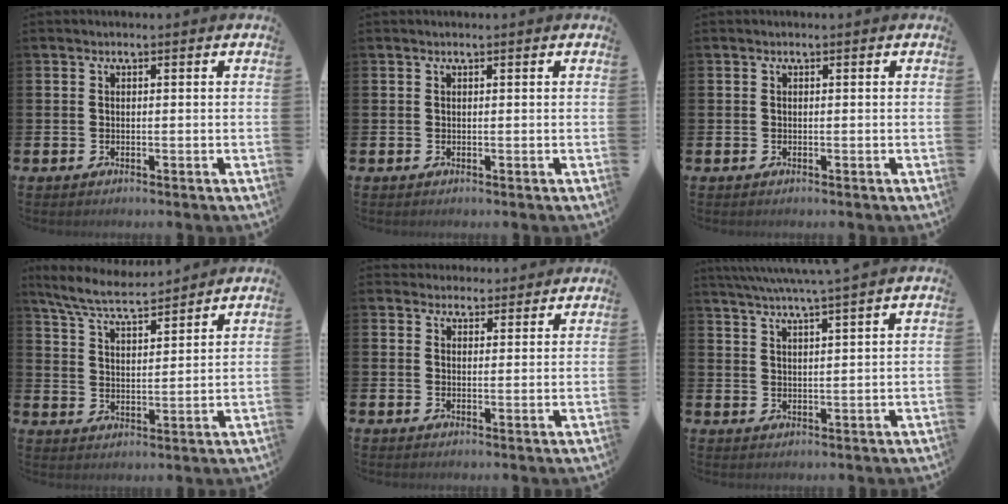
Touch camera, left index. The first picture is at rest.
{"total": 0.0}
{"total": 0.0}
{"total": 6.6, "force": [6.2, 0.8, 2.2], "torque": [-0.064, -0.034, 0.108]}
{"total": 3.2, "force": [2.9, 1.1, -0.3], "torque": [0.013, -0.015, 0.052]}
{"total": 4.1, "force": [4.0, -0.9, 0.7], "torque": [-0.023, -0.019, 0.070]}